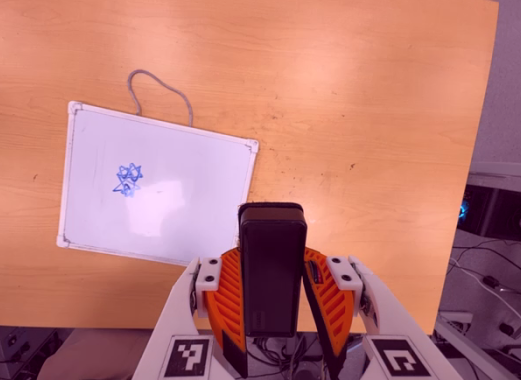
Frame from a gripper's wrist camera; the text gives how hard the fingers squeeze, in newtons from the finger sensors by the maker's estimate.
{"total": 5.7, "left": 4.4, "right": 6.9}